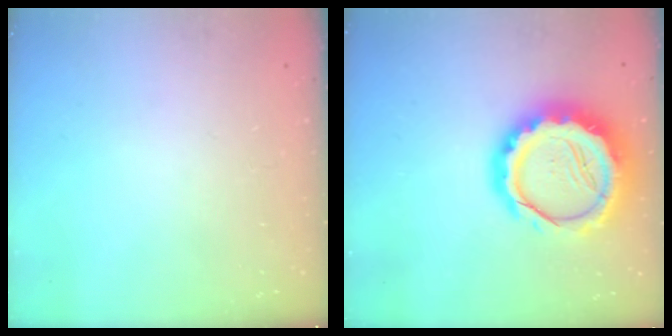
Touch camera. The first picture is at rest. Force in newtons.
{"total": 19.6, "press": 19.1, "slide": 4.1}